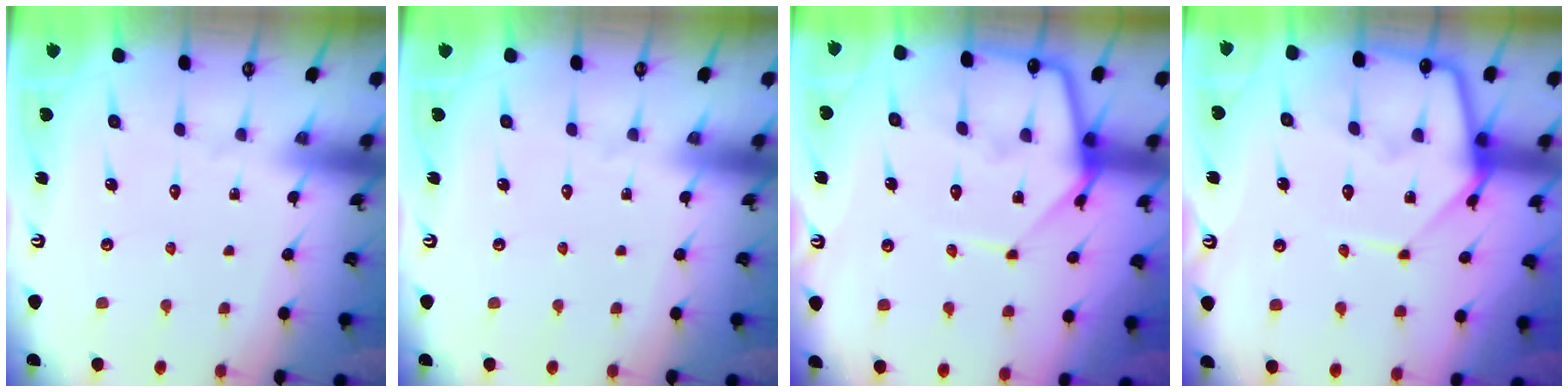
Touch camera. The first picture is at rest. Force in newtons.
{"total": 0.0}
{"total": 11.2, "press": 11.1, "slide": 1.1}
{"total": 11.2, "press": 11.1, "slide": 1.1}